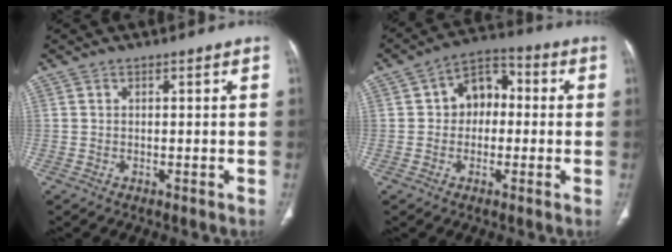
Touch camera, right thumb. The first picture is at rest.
{"total": 8.7, "force": [0.6, 6.4, 5.8], "torque": [-0.054, 0.029, -0.004]}